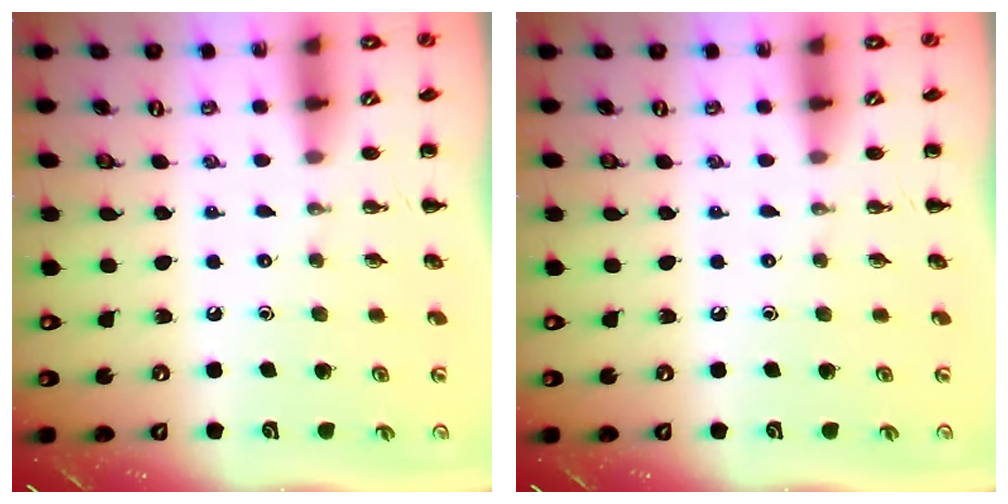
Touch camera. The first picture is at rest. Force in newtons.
{"total": 0.0}